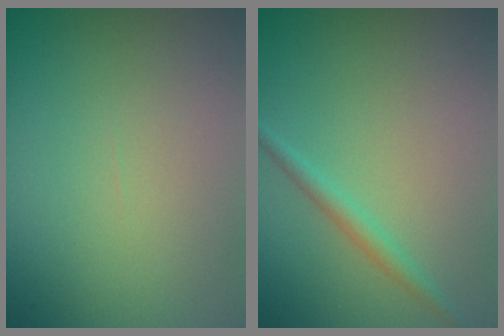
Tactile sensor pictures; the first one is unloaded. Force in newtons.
{"total": 1.6, "press": 1.6, "slide": 0.1}